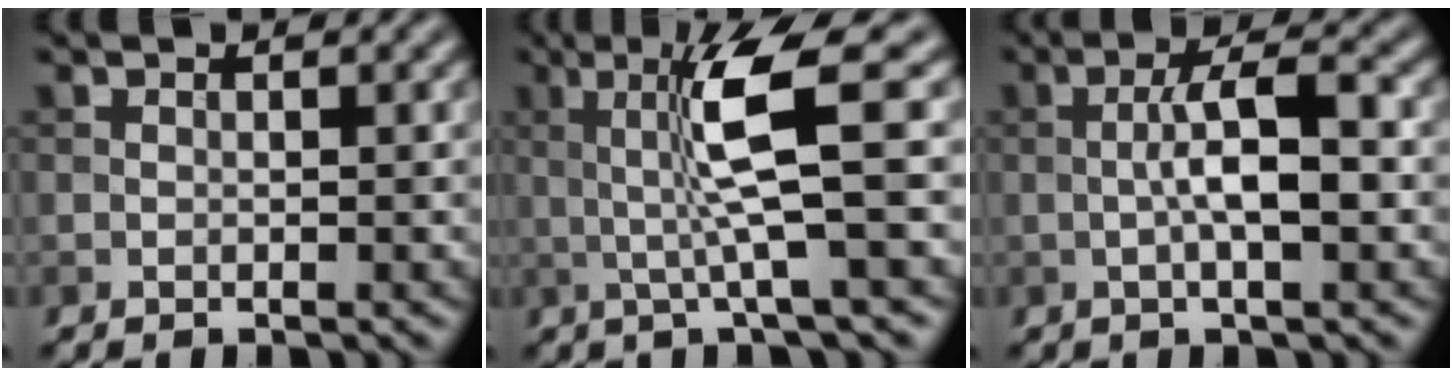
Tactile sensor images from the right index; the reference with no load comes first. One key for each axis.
{"total": 6.2, "fx": 0.8, "fy": 0.5, "fz": 6.2, "tx": -0.122, "ty": 0.003, "tz": 0.017}
{"total": 4.8, "fx": -0.4, "fy": 1.2, "fz": 4.6, "tx": -0.088, "ty": 0.009, "tz": -0.010}